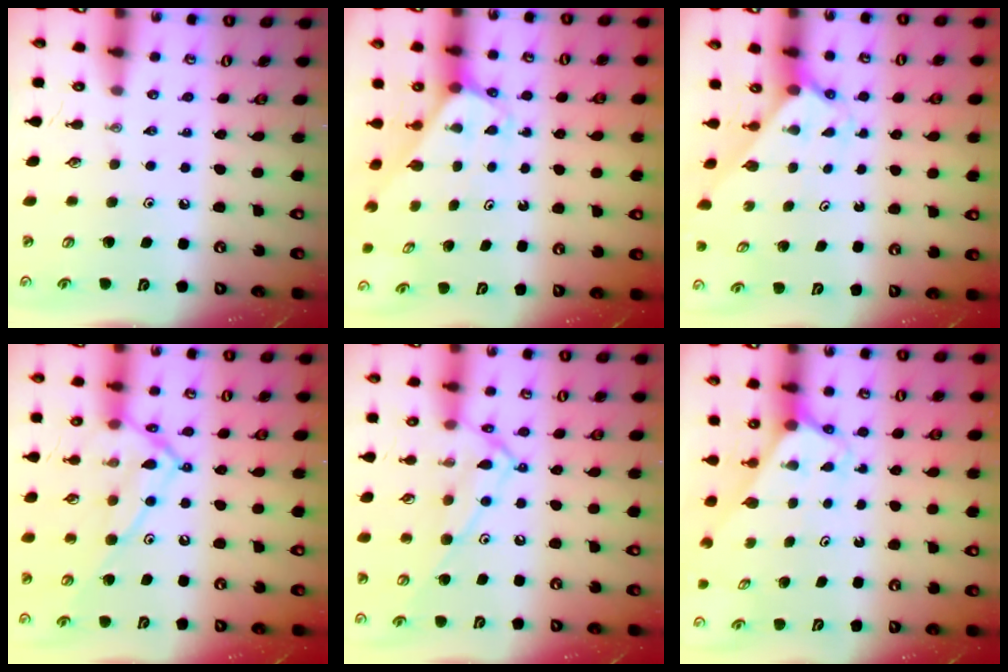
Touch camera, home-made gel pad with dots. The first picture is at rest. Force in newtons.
{"total": 2.4, "press": 2.4, "slide": 0.2}
{"total": 2.0, "press": 2.0, "slide": 0.1}
{"total": 16.4, "press": 16.4, "slide": 1.1}
{"total": 12.6, "press": 12.6, "slide": 0.7}
{"total": 2.5, "press": 2.5, "slide": 0.2}